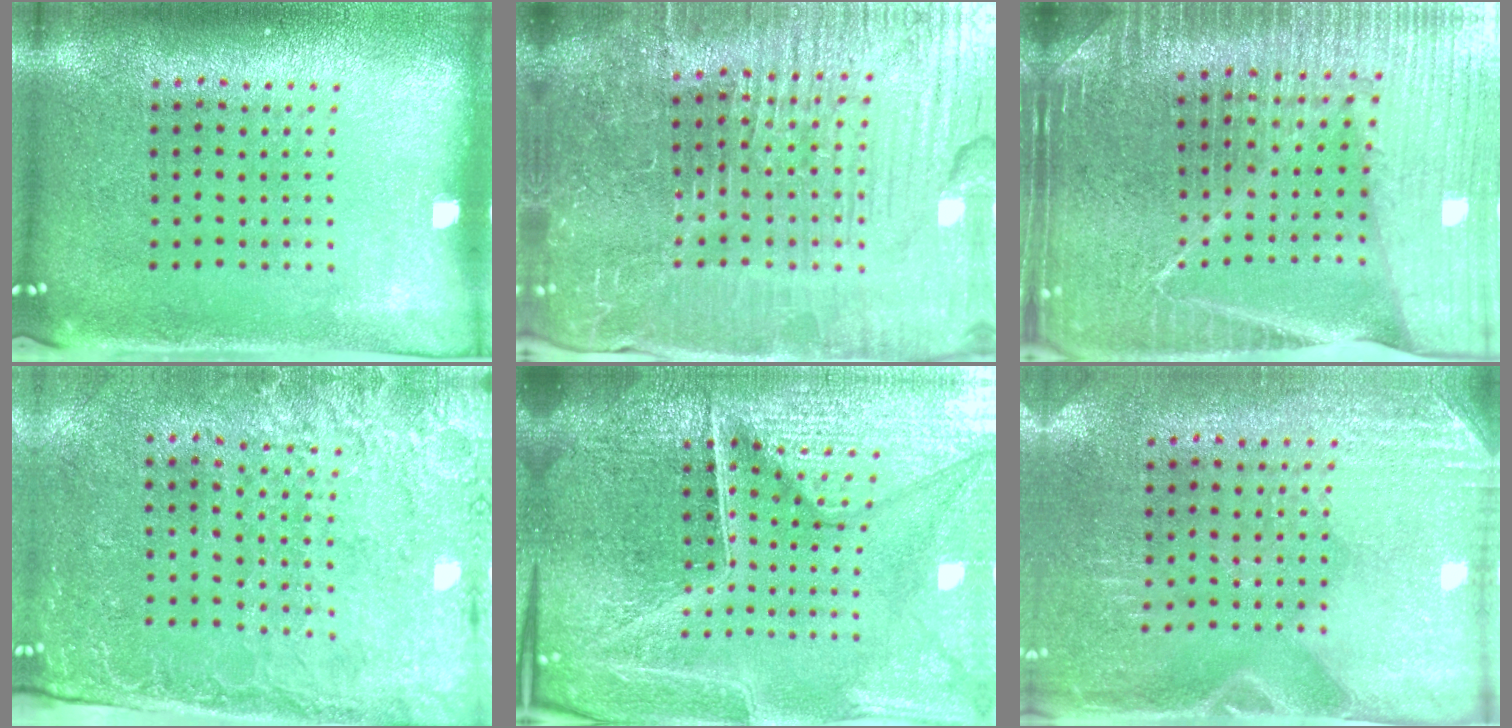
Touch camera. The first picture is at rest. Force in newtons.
{"total": 7.0, "press": 6.3, "slide": 3.2}
{"total": 5.0, "press": 4.6, "slide": 1.9}
{"total": 2.7, "press": 2.4, "slide": 1.2}
{"total": 6.6, "press": 5.9, "slide": 3.0}
{"total": 2.8, "press": 2.5, "slide": 1.3}